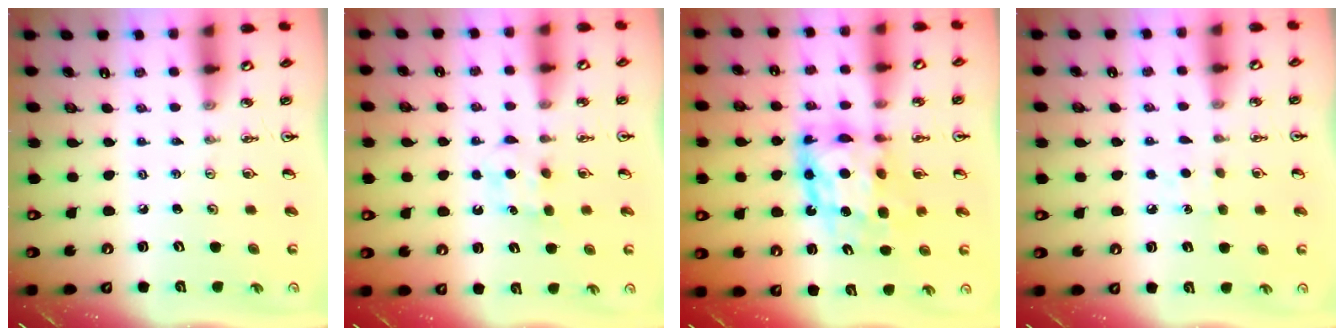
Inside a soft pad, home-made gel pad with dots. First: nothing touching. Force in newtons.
{"total": 5.2, "press": 5.1, "slide": 0.7}
{"total": 11.3, "press": 11.3, "slide": 1.2}
{"total": 5.6, "press": 5.6, "slide": 0.7}